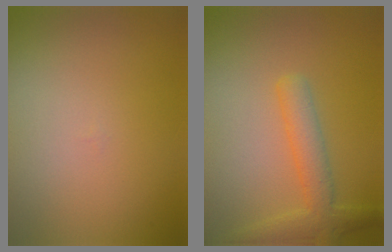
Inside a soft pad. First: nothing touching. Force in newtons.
{"total": 3.5, "press": 3.5, "slide": 0.2}